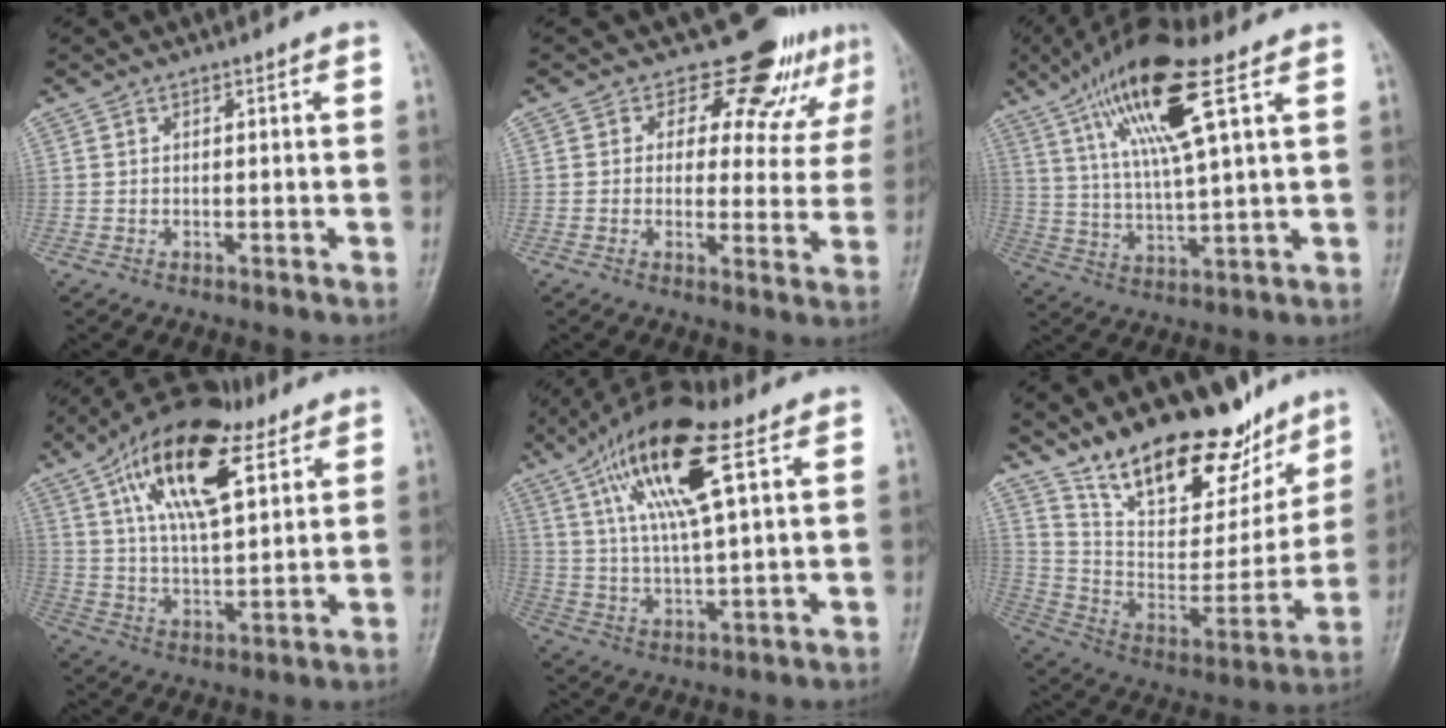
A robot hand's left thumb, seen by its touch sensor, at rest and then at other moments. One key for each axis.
{"total": 10.8, "fx": 8.5, "fy": 5.6, "fz": 3.6, "tx": 0.003, "ty": -0.053, "tz": 0.094}
{"total": 16.0, "fx": 7.5, "fy": 3.4, "fz": 13.7, "tx": -0.265, "ty": -0.014, "tz": 0.137}
{"total": 20.2, "fx": 9.8, "fy": 8.5, "fz": 15.5, "tx": -0.247, "ty": -0.019, "tz": 0.168}
{"total": 18.2, "fx": 8.7, "fy": 5.1, "fz": 15.2, "tx": -0.281, "ty": -0.012, "tz": 0.154}
{"total": 25.7, "fx": 18.2, "fy": 11.0, "fz": 14.3, "tx": -0.177, "ty": -0.080, "tz": 0.301}